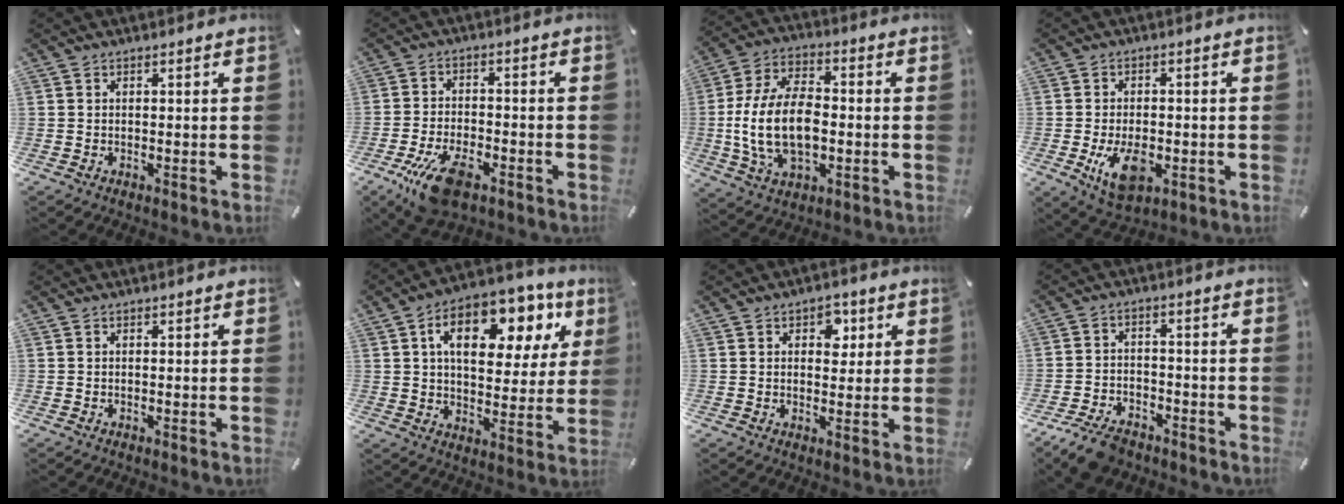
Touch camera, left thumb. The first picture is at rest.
{"total": 10.4, "force": [-5.9, 4.7, 7.1], "torque": [-0.147, 0.021, -0.105]}
{"total": 16.6, "force": [-2.3, 10.4, 12.8], "torque": [-0.282, 0.004, -0.041]}
{"total": 9.3, "force": [-2.6, 5.7, 7.0], "torque": [-0.139, -0.005, -0.047]}
{"total": 0.0}
{"total": 17.4, "force": [8.0, 10.0, 11.8], "torque": [-0.176, -0.030, 0.130]}
{"total": 5.0, "force": [1.8, 3.6, 3.0], "torque": [-0.018, -0.008, 0.020]}
{"total": 7.3, "force": [-5.6, 3.6, 2.9], "torque": [-0.054, 0.031, -0.104]}